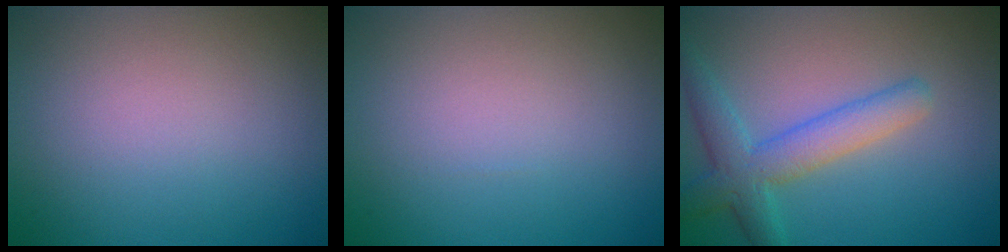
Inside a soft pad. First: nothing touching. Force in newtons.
{"total": 0.0}
{"total": 4.5, "press": 4.5, "slide": 0.3}